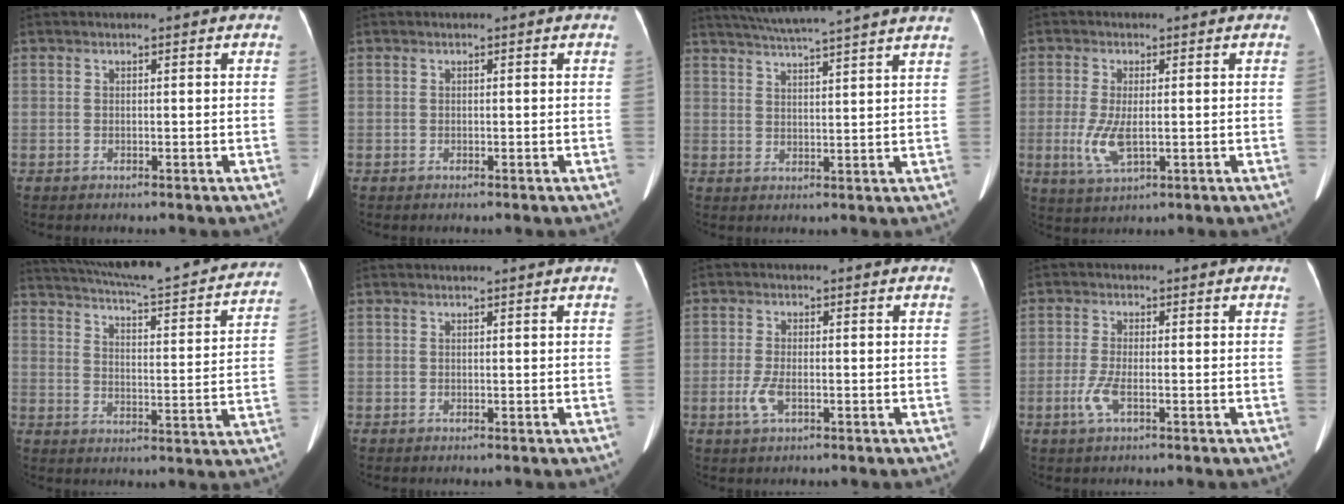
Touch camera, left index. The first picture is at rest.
{"total": 0.0}
{"total": 16.7, "force": [14.8, -1.1, 7.6], "torque": [-0.136, 0.007, 0.198]}
{"total": 5.2, "force": [-0.8, 1.8, 4.8], "torque": [-0.108, -0.014, -0.010]}
{"total": 29.5, "force": [26.1, 4.3, 13.1], "torque": [-0.216, -0.039, 0.330]}
{"total": 3.1, "force": [2.9, -0.3, 1.0], "torque": [-0.012, 0.022, 0.036]}
{"total": 3.0, "force": [-1.1, 1.0, 2.6], "torque": [-0.064, -0.005, -0.021]}
{"total": 3.1, "force": [-1.3, 0.7, 2.7], "torque": [-0.071, -0.006, -0.029]}